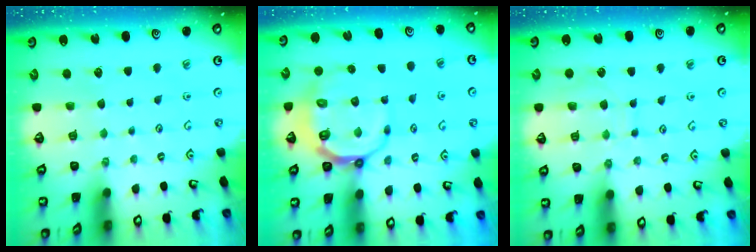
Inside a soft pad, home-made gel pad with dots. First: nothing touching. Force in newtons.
{"total": 10.8, "press": 10.3, "slide": 3.0}
{"total": 8.3, "press": 8.2, "slide": 0.8}